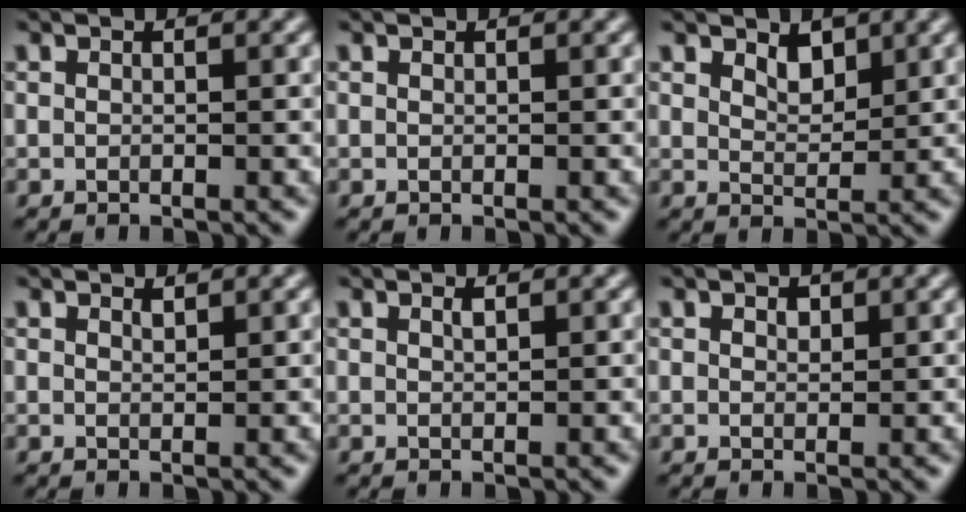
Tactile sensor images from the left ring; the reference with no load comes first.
{"total": 0.0}
{"total": 1.7, "force": [1.2, 0.8, 0.9], "torque": [-0.018, -0.003, 0.022]}
{"total": 0.6, "force": [0.6, 0.1, 0.2], "torque": [-0.003, -0.003, 0.011]}
{"total": 0.7, "force": [0.5, 0.1, 0.5], "torque": [-0.008, 0.000, 0.008]}
{"total": 0.8, "force": [0.5, 0.5, 0.4], "torque": [-0.007, -0.003, 0.008]}